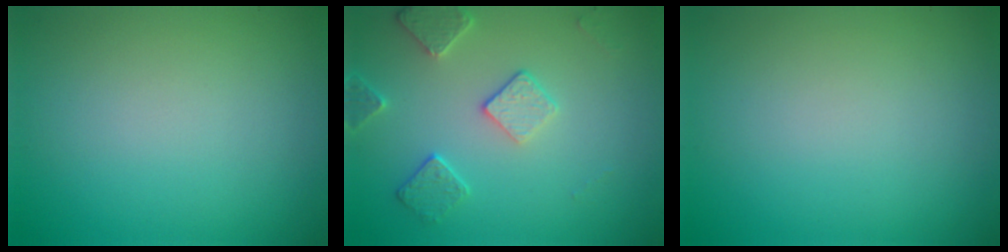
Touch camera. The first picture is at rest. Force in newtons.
{"total": 2.8, "press": 2.7, "slide": 0.7}
{"total": 0.0}